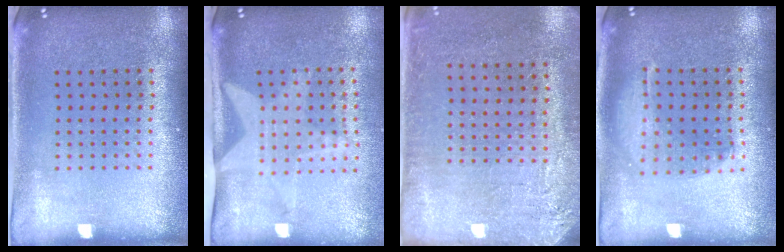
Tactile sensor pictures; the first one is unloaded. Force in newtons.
{"total": 2.1, "press": 1.5, "slide": 1.4}
{"total": 2.7, "press": 2.4, "slide": 1.2}
{"total": 1.4, "press": 1.3, "slide": 0.4}